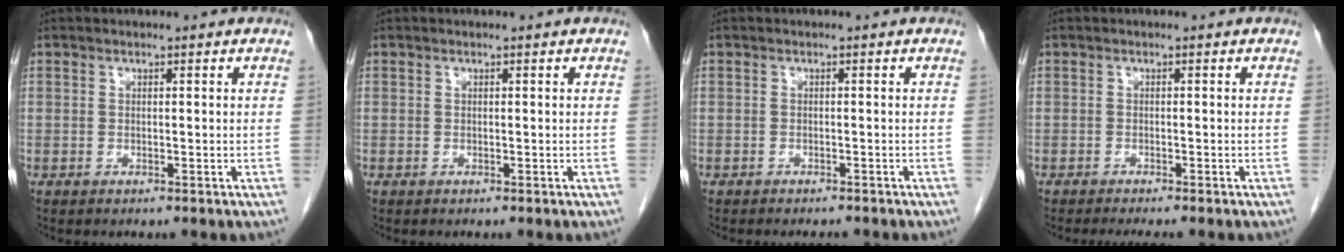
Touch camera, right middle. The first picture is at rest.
{"total": 0.0}
{"total": 2.4, "force": [-2.2, 0.6, 0.7], "torque": [-0.007, -0.004, -0.025]}
{"total": 3.3, "force": [-2.9, 0.0, 1.7], "torque": [-0.017, -0.005, -0.041]}